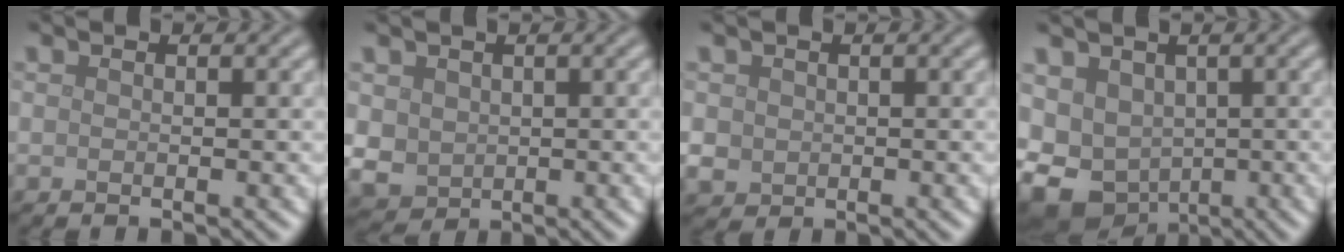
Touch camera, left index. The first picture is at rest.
{"total": 3.0, "force": [0.5, 2.6, 1.3], "torque": [-0.039, -0.007, 0.017]}
{"total": 1.9, "force": [0.2, 1.7, 0.6], "torque": [-0.014, -0.005, 0.004]}
{"total": 9.4, "force": [-2.5, 7.6, 5.0], "torque": [-0.094, -0.032, -0.030]}